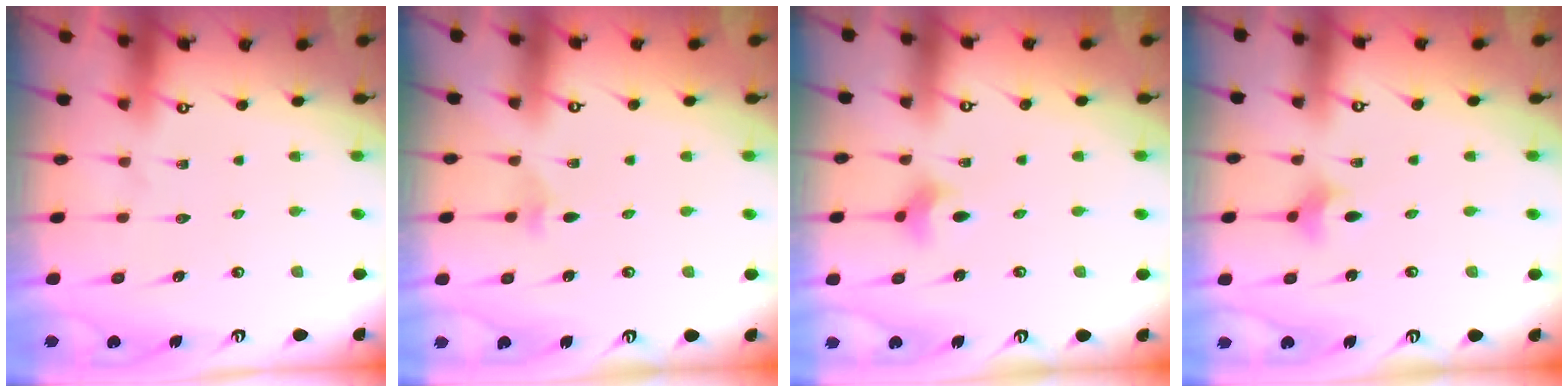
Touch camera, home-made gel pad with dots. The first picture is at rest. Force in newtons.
{"total": 2.3, "press": 2.3, "slide": 0.6}
{"total": 3.6, "press": 3.6, "slide": 0.6}
{"total": 2.7, "press": 2.7, "slide": 0.5}